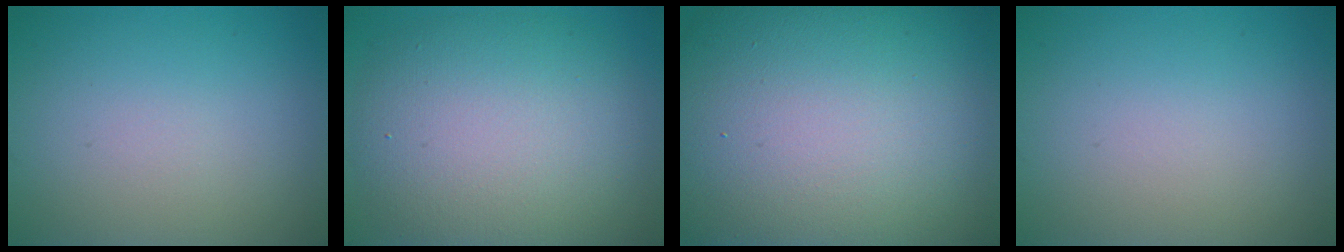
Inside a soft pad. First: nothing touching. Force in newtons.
{"total": 10.4, "press": 10.4, "slide": 0.6}
{"total": 23.9, "press": 23.9, "slide": 1.7}
{"total": 0.0}